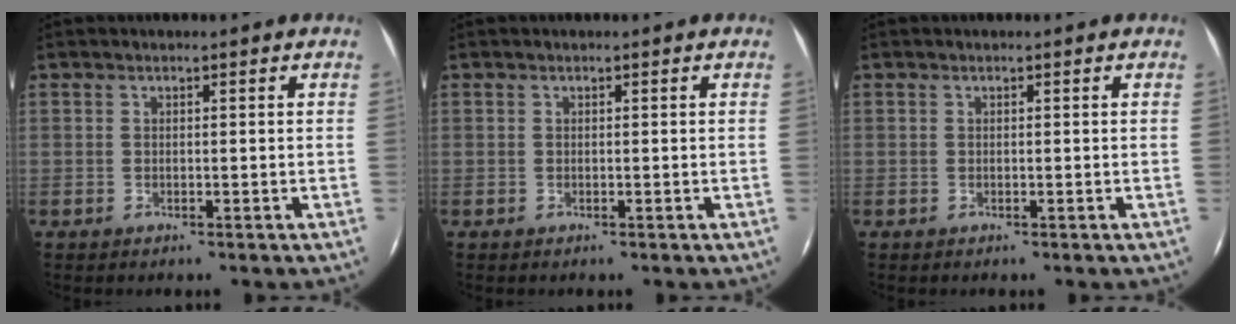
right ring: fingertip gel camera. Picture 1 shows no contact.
{"total": 0.0}
{"total": 0.0}